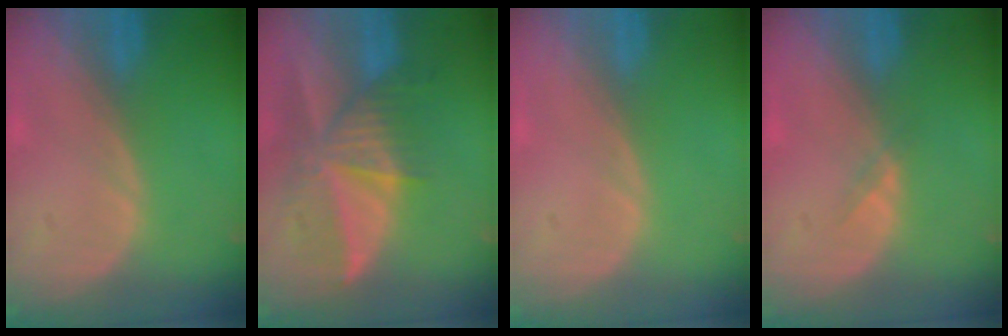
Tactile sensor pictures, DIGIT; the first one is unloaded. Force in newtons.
{"total": 9.8, "press": 8.6, "slide": 4.7}
{"total": 0.0}
{"total": 1.3, "press": 0.9, "slide": 0.9}